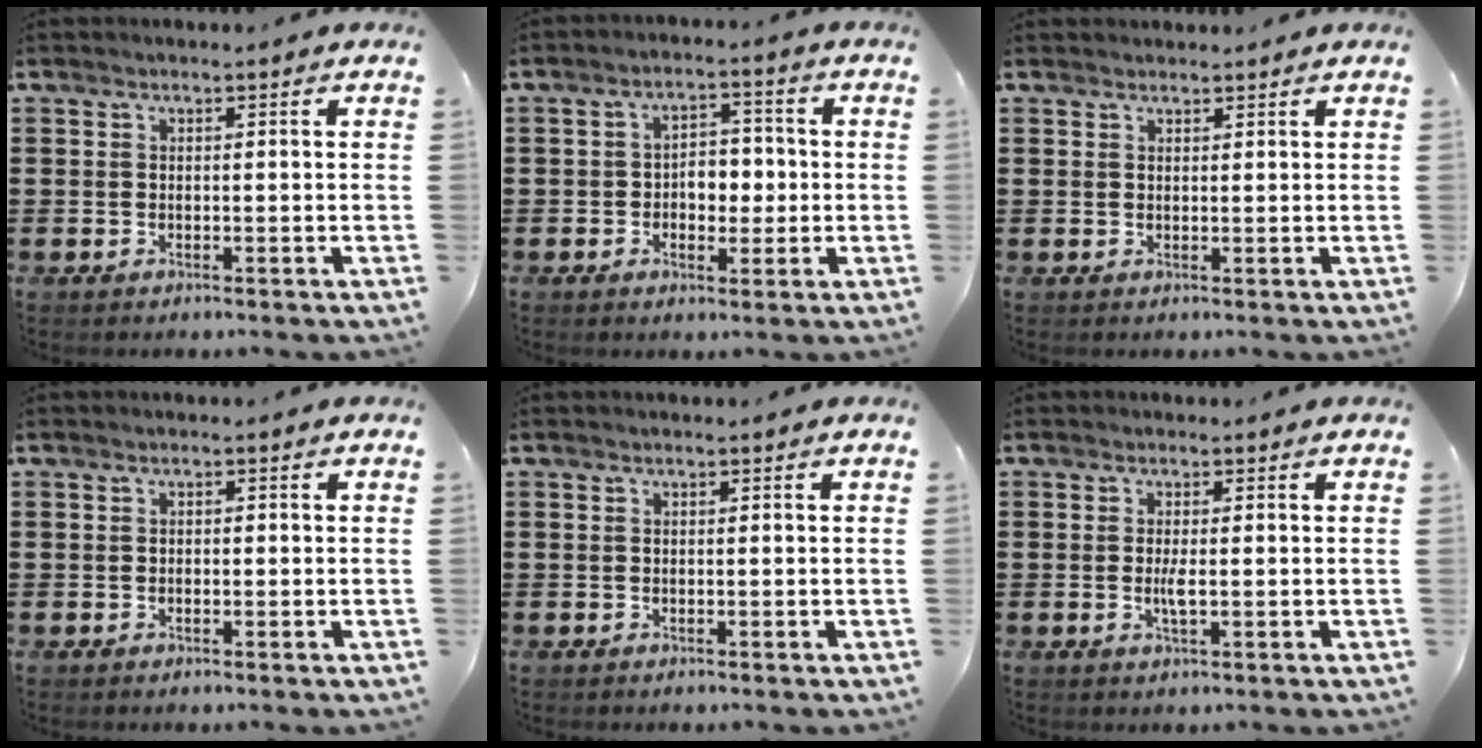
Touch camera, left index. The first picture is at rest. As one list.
[{"total": 4.8, "force": [-0.7, 3.2, 3.4], "torque": [-0.055, 0.005, -0.022]}, {"total": 0.9, "force": [0.9, 0.3, 0.0], "torque": [-0.001, 0.001, 0.018]}, {"total": 0.5, "force": [-0.3, 0.3, 0.3], "torque": [-0.007, 0.000, -0.006]}, {"total": 0.0}, {"total": 2.2, "force": [-0.3, 0.4, 2.1], "torque": [-0.047, -0.004, -0.008]}]